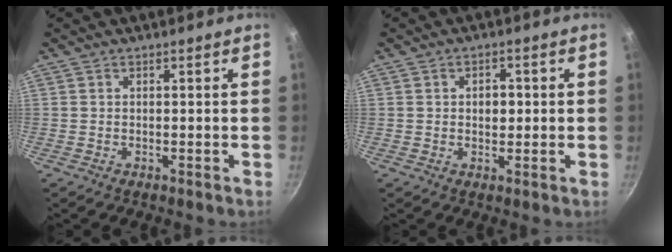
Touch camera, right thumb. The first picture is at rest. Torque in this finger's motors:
{"motor_torque": [-0.10, 0.07, 0.16, -0.04, 0.08]}